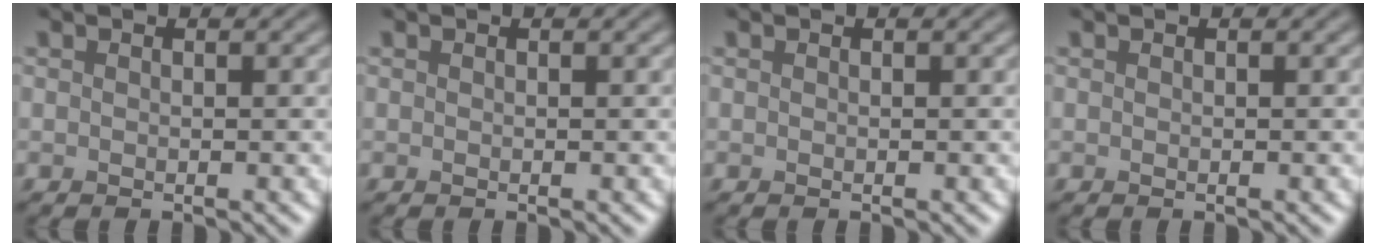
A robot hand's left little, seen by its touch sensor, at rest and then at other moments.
{"total": 0.0}
{"total": 0.0}
{"total": 0.0}